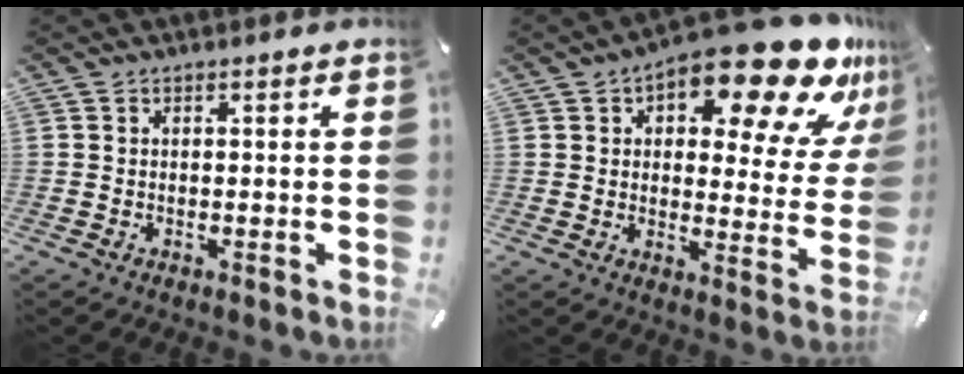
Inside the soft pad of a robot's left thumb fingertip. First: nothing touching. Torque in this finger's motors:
{"motor_torque": [1.05, 1.00, 1.82, -0.95, 0.27]}